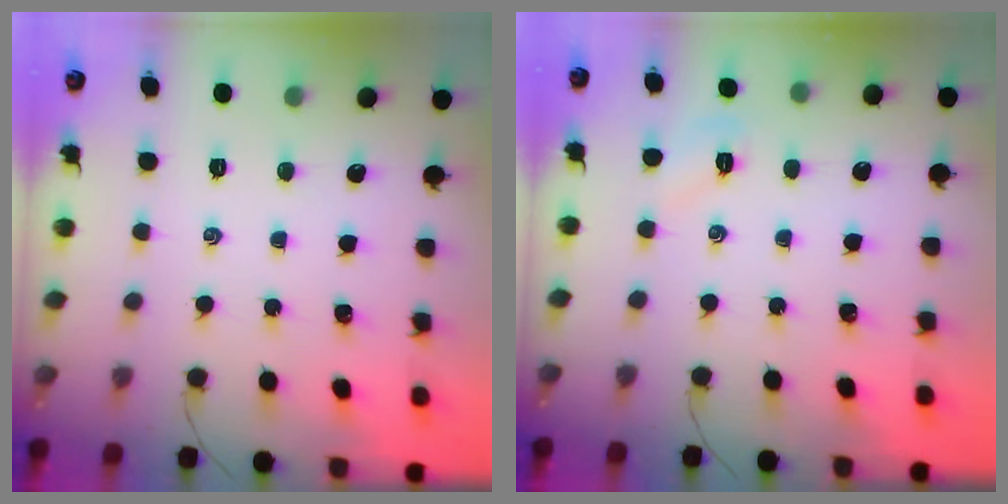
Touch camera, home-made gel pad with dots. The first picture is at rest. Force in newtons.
{"total": 4.8, "press": 4.6, "slide": 1.1}